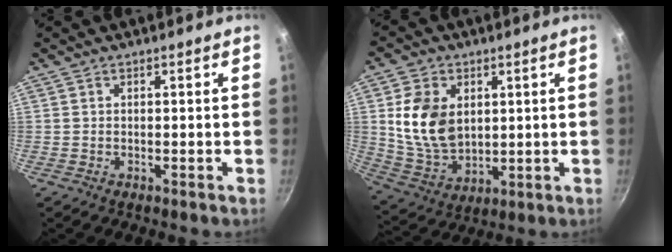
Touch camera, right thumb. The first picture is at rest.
{"total": 13.2, "force": [2.6, 9.3, 9.0], "torque": [-0.150, -0.022, 0.062]}